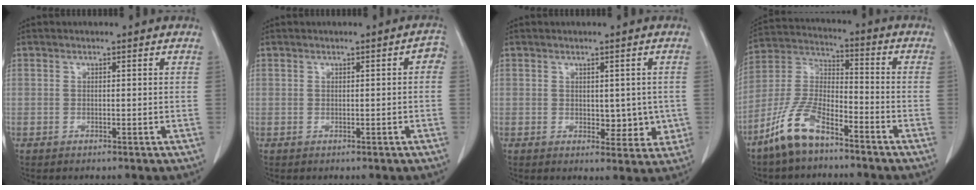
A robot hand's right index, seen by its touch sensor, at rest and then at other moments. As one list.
[{"total": 1.7, "force": [0.0, 0.7, 1.5], "torque": [-0.007, 0.006, -0.002]}, {"total": 4.5, "force": [-0.1, 2.8, 3.5], "torque": [-0.030, -0.003, 0.009]}, {"total": 11.2, "force": [-7.9, 3.6, 7.1], "torque": [-0.163, -0.004, -0.158]}]